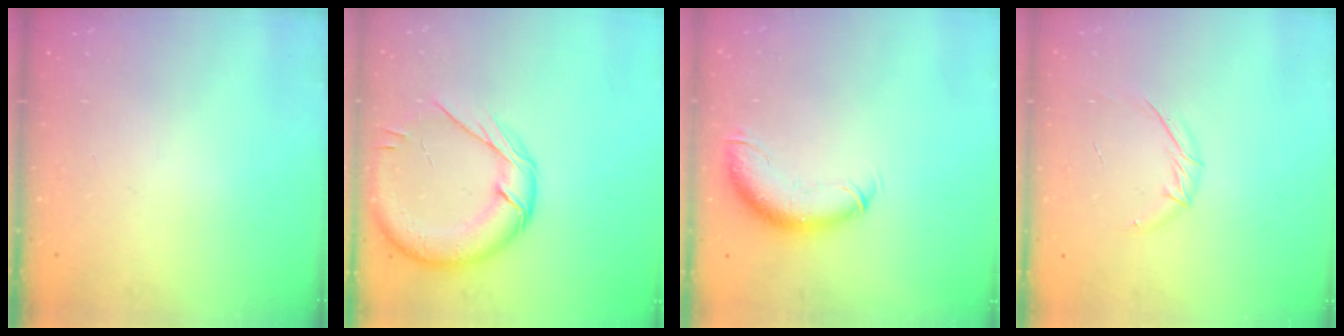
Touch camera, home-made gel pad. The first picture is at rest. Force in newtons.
{"total": 17.8, "press": 17.7, "slide": 1.7}
{"total": 10.9, "press": 10.7, "slide": 2.1}
{"total": 7.6, "press": 7.5, "slide": 1.1}